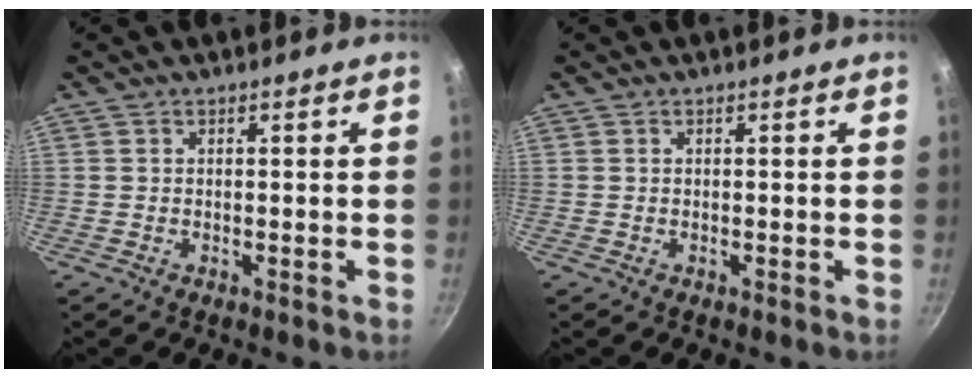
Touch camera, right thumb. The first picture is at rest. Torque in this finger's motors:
{"motor_torque": [-0.25, 0.05, 0.25, -0.56, -0.02]}